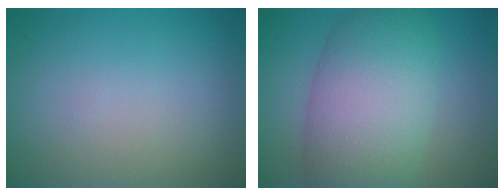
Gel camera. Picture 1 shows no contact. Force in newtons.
{"total": 10.0, "press": 10.0, "slide": 0.4}